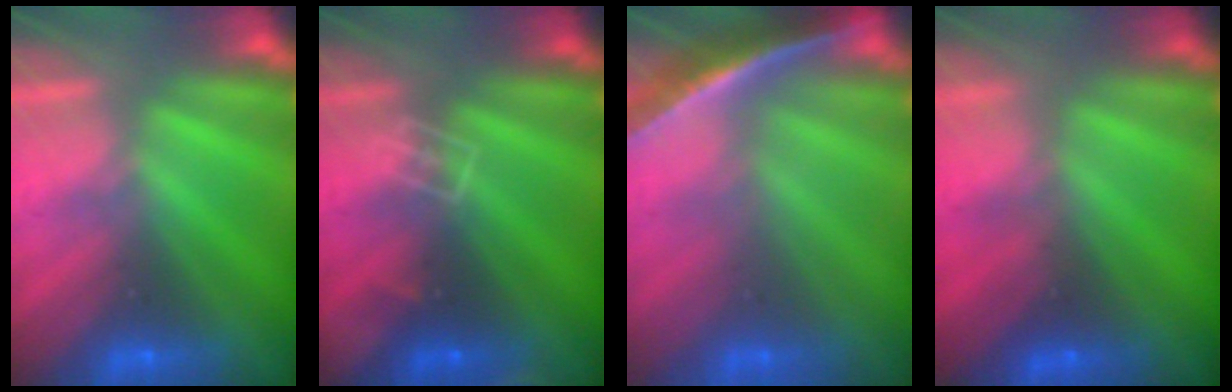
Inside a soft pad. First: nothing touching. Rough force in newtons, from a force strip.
{"total": 2.9}
{"total": 1.7}
{"total": 2.2}